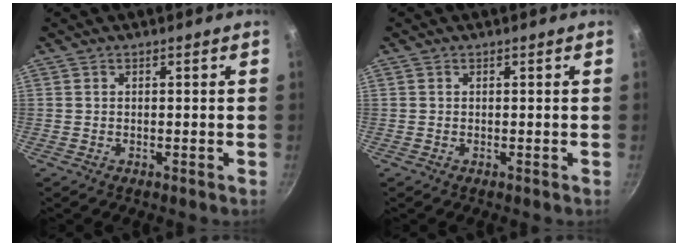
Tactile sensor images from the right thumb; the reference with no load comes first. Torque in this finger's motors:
{"motor_torque": [0.01, -0.16, -0.30, 0.16, 0.03]}